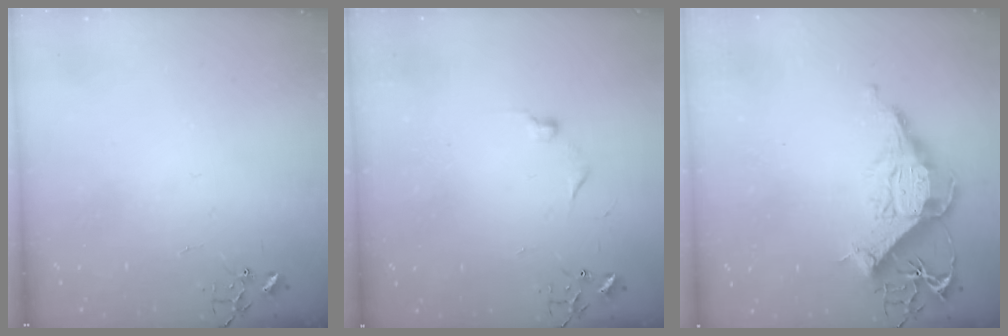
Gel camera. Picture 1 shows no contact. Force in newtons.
{"total": 5.5, "press": 5.5, "slide": 0.6}
{"total": 15.7, "press": 15.5, "slide": 1.9}